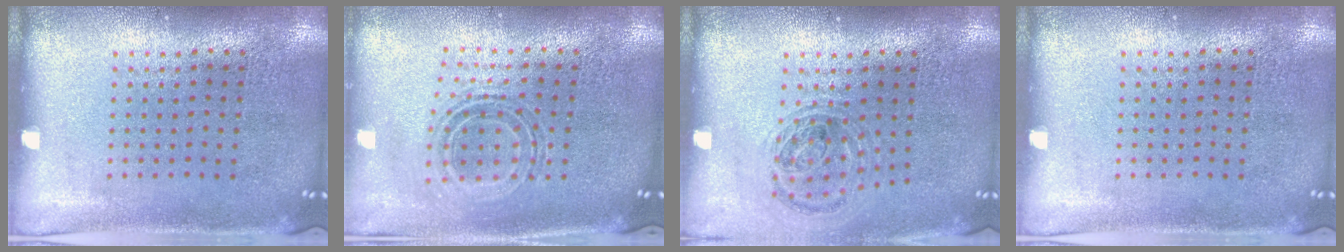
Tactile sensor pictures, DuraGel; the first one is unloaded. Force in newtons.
{"total": 0.7, "press": 0.7, "slide": 0.2}
{"total": 0.9, "press": 0.9, "slide": 0.3}
{"total": 0.0}